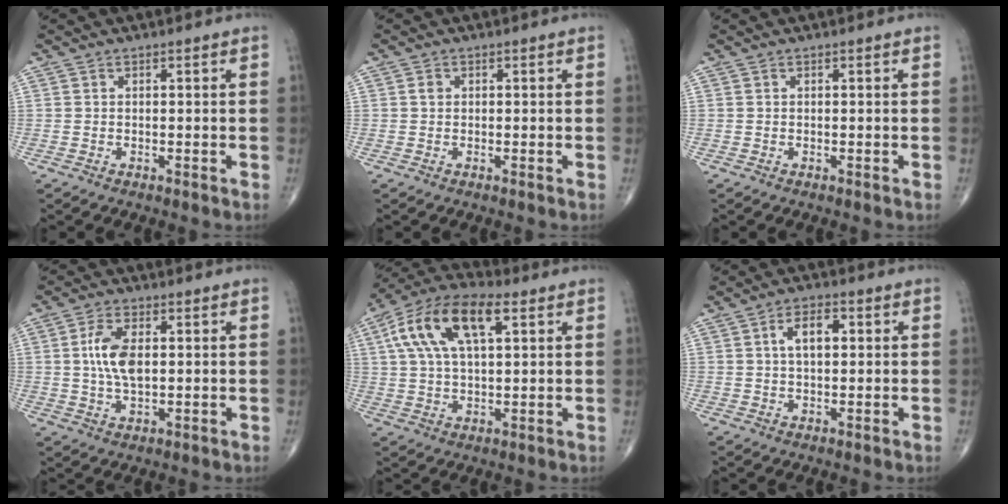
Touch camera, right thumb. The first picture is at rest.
{"total": 0.9, "force": [0.2, 0.8, 0.2], "torque": [0.000, 0.002, 0.002]}
{"total": 0.0}
{"total": 7.7, "force": [1.0, 3.9, 6.5], "torque": [-0.131, 0.000, 0.018]}
{"total": 15.5, "force": [5.6, 7.2, 12.6], "torque": [-0.242, 0.022, 0.095]}
{"total": 5.7, "force": [1.2, 3.0, 4.7], "torque": [-0.076, 0.010, 0.017]}